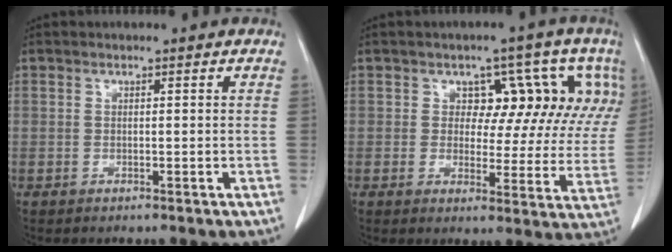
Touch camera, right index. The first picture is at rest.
{"total": 11.2, "force": [4.2, 7.0, 7.7], "torque": [-0.065, 0.021, 0.045]}